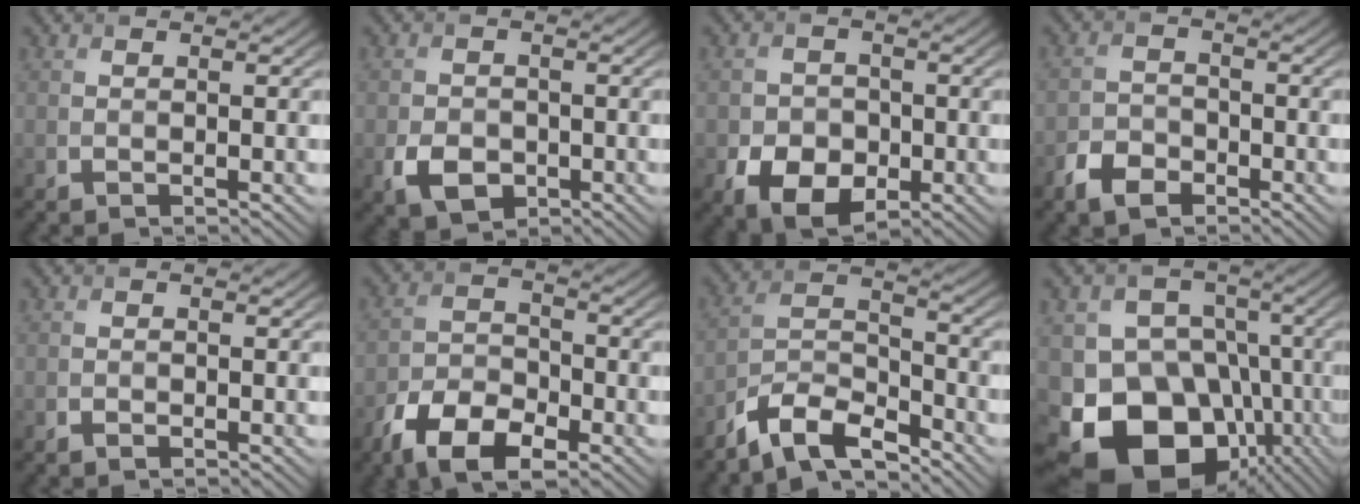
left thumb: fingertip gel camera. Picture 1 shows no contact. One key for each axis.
{"total": 4.1, "fx": -1.5, "fy": 3.1, "fz": 2.3, "tx": -0.051, "ty": -0.013, "tz": -0.028}
{"total": 6.9, "fx": -2.6, "fy": 5.1, "fz": 3.8, "tx": -0.077, "ty": -0.021, "tz": -0.046}
{"total": 3.9, "fx": -2.6, "fy": 2.4, "fz": 1.7, "tx": -0.034, "ty": -0.004, "tz": -0.061}
{"total": 0.7, "fx": -0.4, "fy": 0.4, "fz": 0.3, "tx": -0.006, "ty": -0.004, "tz": -0.006}
{"total": 9.1, "fx": -5.6, "fy": 4.7, "fz": 5.4, "tx": -0.107, "ty": -0.012, "tz": -0.109}
{"total": 8.3, "fx": -6.7, "fy": 2.6, "fz": 4.0, "tx": -0.076, "ty": 0.001, "tz": -0.145}
{"total": 17.5, "fx": -7.1, "fy": 13.7, "fz": 8.2, "tx": -0.157, "ty": -0.024, "tz": -0.114}